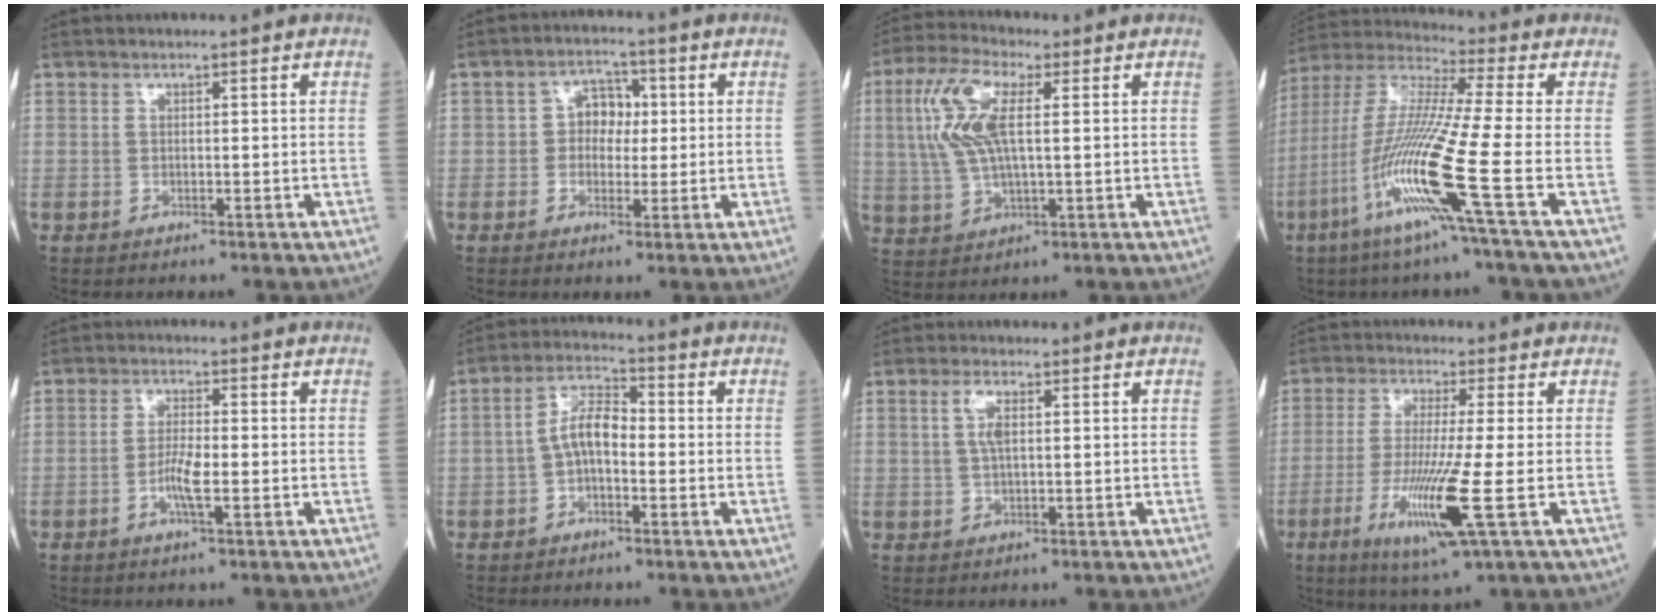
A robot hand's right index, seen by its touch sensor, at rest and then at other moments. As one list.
[{"total": 4.6, "force": [0.4, 3.4, 3.1], "torque": [-0.044, 0.016, 0.004]}, {"total": 10.2, "force": [2.2, 3.1, 9.4], "torque": [-0.221, 0.015, 0.045]}, {"total": 16.1, "force": [-6.3, -1.7, 14.7], "torque": [-0.310, -0.026, -0.132]}, {"total": 4.0, "force": [-1.2, 0.5, 3.8], "torque": [-0.077, -0.003, -0.026]}, {"total": 6.0, "force": [-0.9, 2.6, 5.3], "torque": [-0.104, 0.019, -0.022]}, {"total": 3.1, "force": [0.9, 0.9, 2.9], "torque": [-0.063, 0.004, 0.018]}, {"total": 10.9, "force": [-3.3, -0.6, 10.4], "torque": [-0.213, -0.030, -0.065]}]